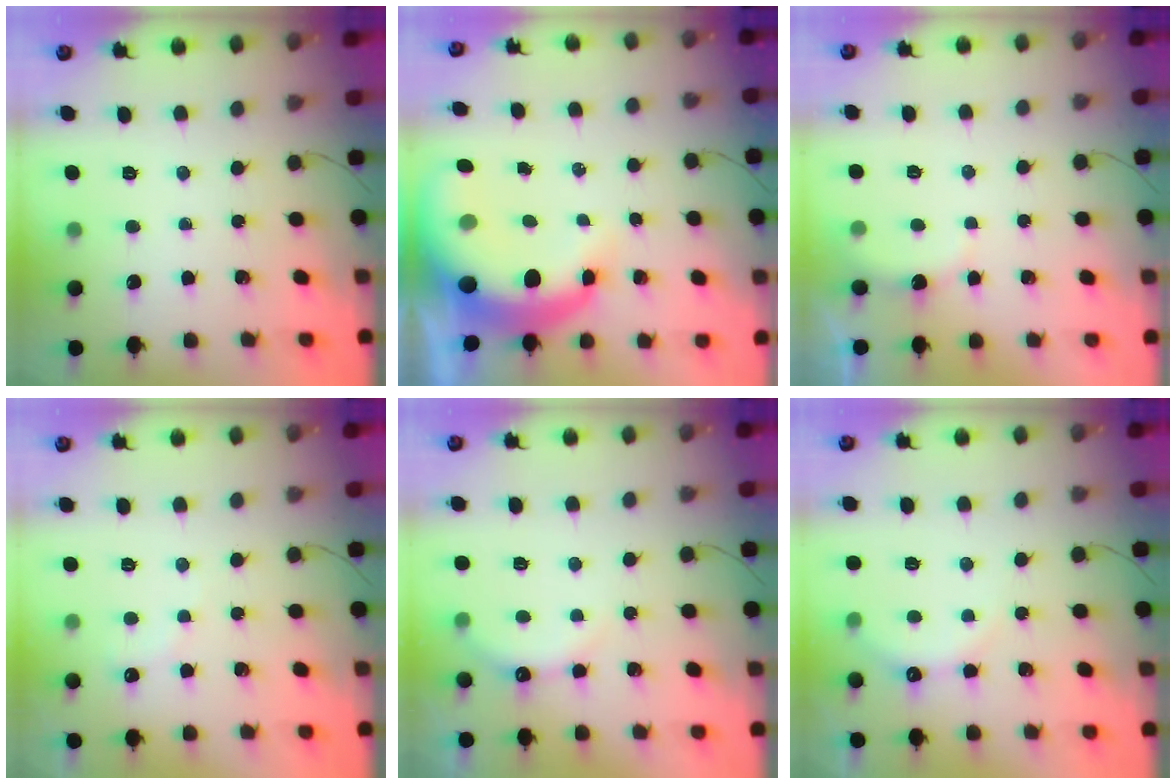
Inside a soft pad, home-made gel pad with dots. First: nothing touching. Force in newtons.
{"total": 10.7, "press": 10.4, "slide": 2.4}
{"total": 4.4, "press": 4.3, "slide": 0.5}
{"total": 5.6, "press": 5.4, "slide": 1.4}
{"total": 6.0, "press": 5.9, "slide": 1.1}
{"total": 6.7, "press": 6.6, "slide": 1.0}